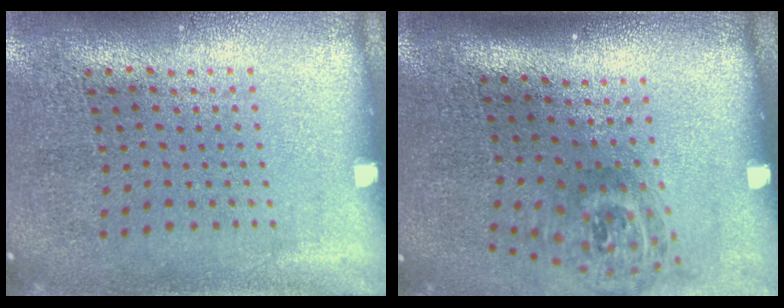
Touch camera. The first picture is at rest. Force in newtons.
{"total": 1.9, "press": 1.2, "slide": 1.4}